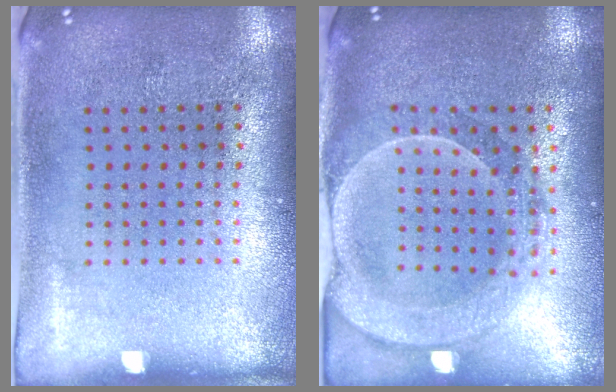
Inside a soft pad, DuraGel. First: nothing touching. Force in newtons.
{"total": 2.3, "press": 2.1, "slide": 1.0}